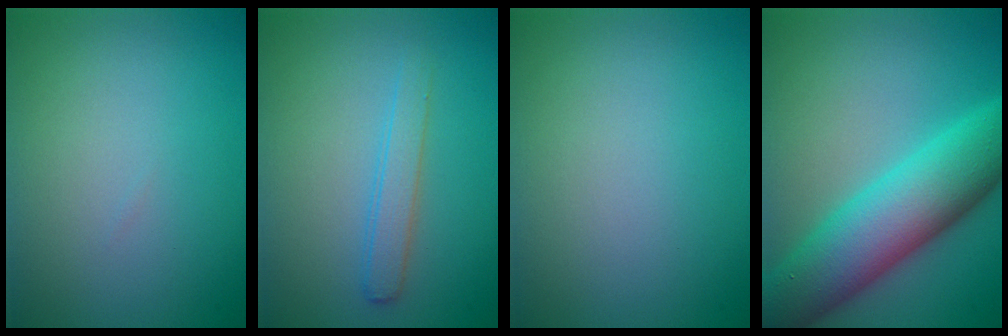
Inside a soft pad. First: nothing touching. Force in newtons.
{"total": 2.0, "press": 2.0, "slide": 0.0}
{"total": 0.0}
{"total": 10.3, "press": 10.3, "slide": 0.2}